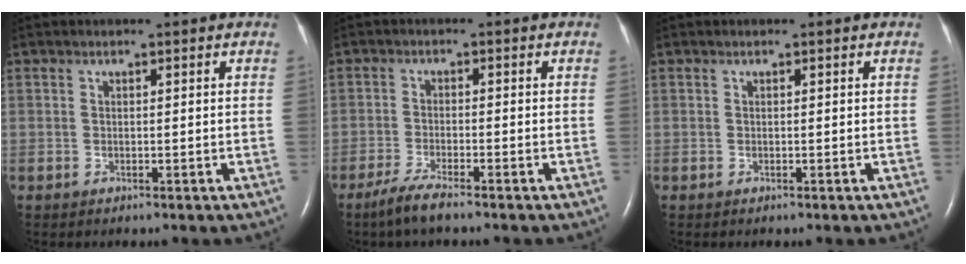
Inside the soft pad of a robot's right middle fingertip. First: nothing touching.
{"total": 4.0, "force": [-3.1, 0.1, 2.6], "torque": [-0.064, -0.011, -0.063]}
{"total": 0.0}